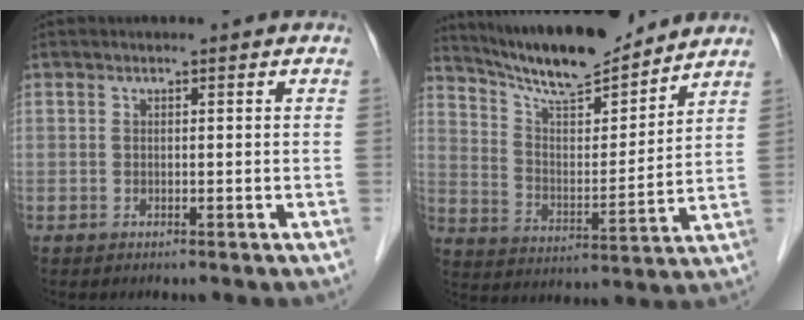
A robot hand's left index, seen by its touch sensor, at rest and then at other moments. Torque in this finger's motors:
{"motor_torque": [0.33, -0.21, 0.25, 0.07]}